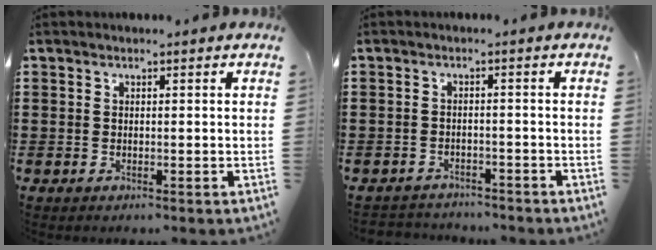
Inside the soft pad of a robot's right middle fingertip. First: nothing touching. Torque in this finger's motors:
{"motor_torque": [0.20, 0.18, 0.03, 0.04]}